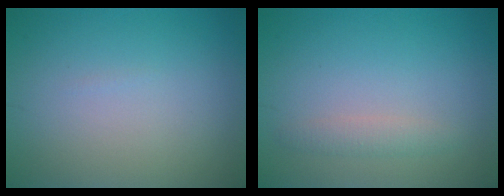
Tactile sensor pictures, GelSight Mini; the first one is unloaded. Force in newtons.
{"total": 1.4, "press": 1.4, "slide": 0.0}